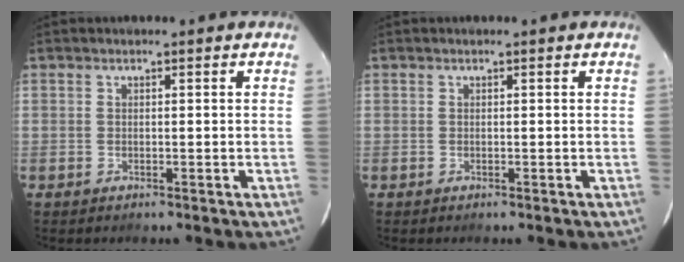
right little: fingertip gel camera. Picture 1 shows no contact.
{"total": 0.0}